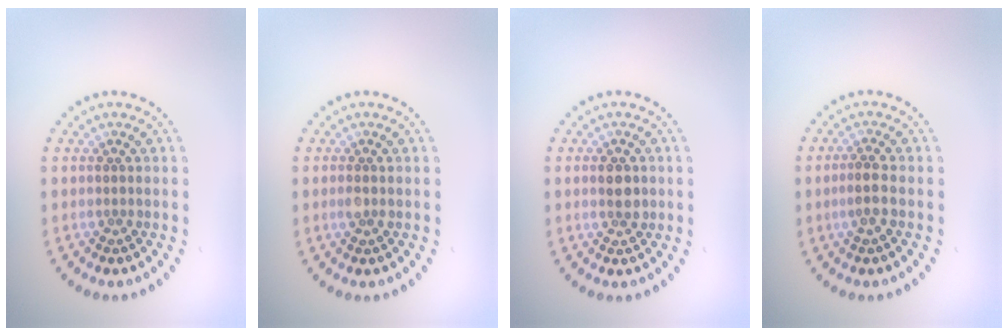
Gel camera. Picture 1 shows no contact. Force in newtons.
{"total": 0.6, "press": 0.5, "slide": 0.3}
{"total": 1.9, "press": 1.9, "slide": 0.1}
{"total": 2.0, "press": 1.7, "slide": 0.9}